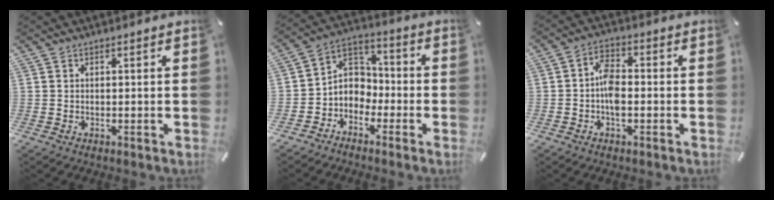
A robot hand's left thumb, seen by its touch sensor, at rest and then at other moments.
{"total": 6.9, "force": [-2.6, 6.2, 1.4], "torque": [-0.035, 0.023, -0.050]}
{"total": 6.0, "force": [-1.3, 3.3, 4.9], "torque": [-0.095, 0.010, -0.023]}